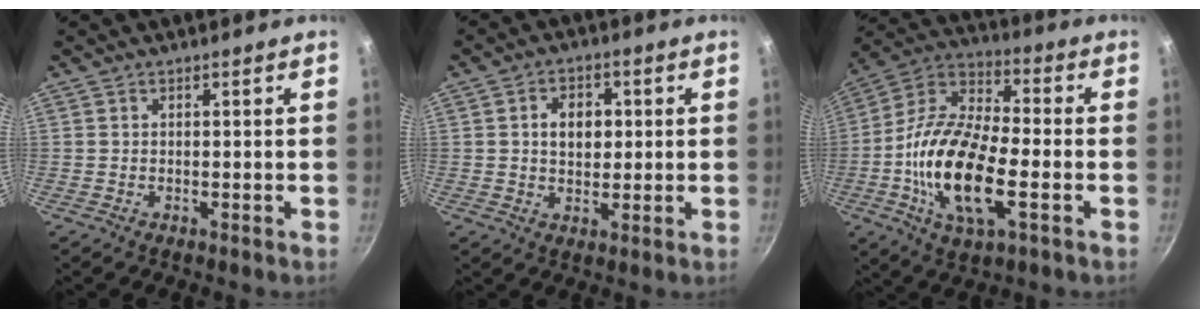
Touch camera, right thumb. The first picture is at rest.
{"total": 6.6, "force": [1.0, 4.8, 4.4], "torque": [-0.047, 0.005, 0.013]}
{"total": 20.3, "force": [-4.5, 8.8, 17.8], "torque": [-0.336, 0.023, -0.098]}